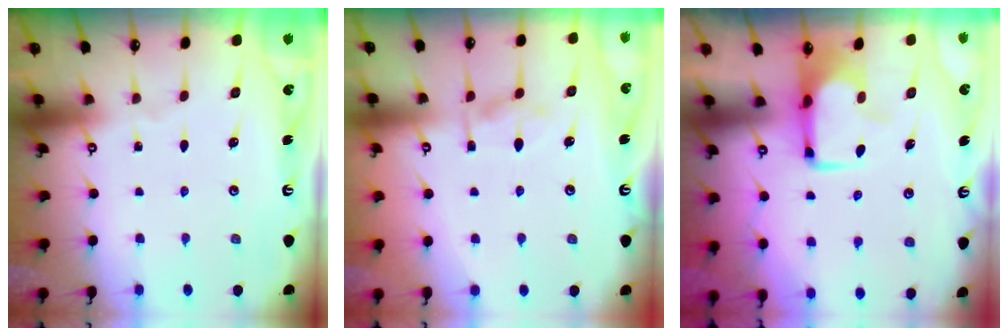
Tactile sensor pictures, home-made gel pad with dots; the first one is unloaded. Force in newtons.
{"total": 2.9, "press": 2.6, "slide": 1.3}
{"total": 1.2, "press": 1.0, "slide": 0.6}